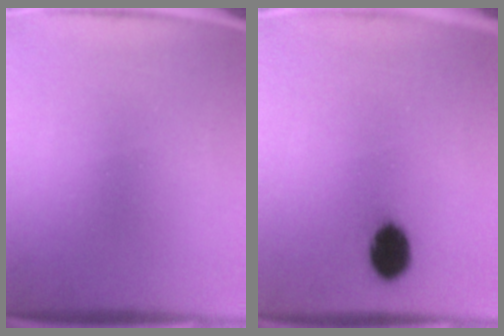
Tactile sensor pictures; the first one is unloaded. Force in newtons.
{"total": 7.9}